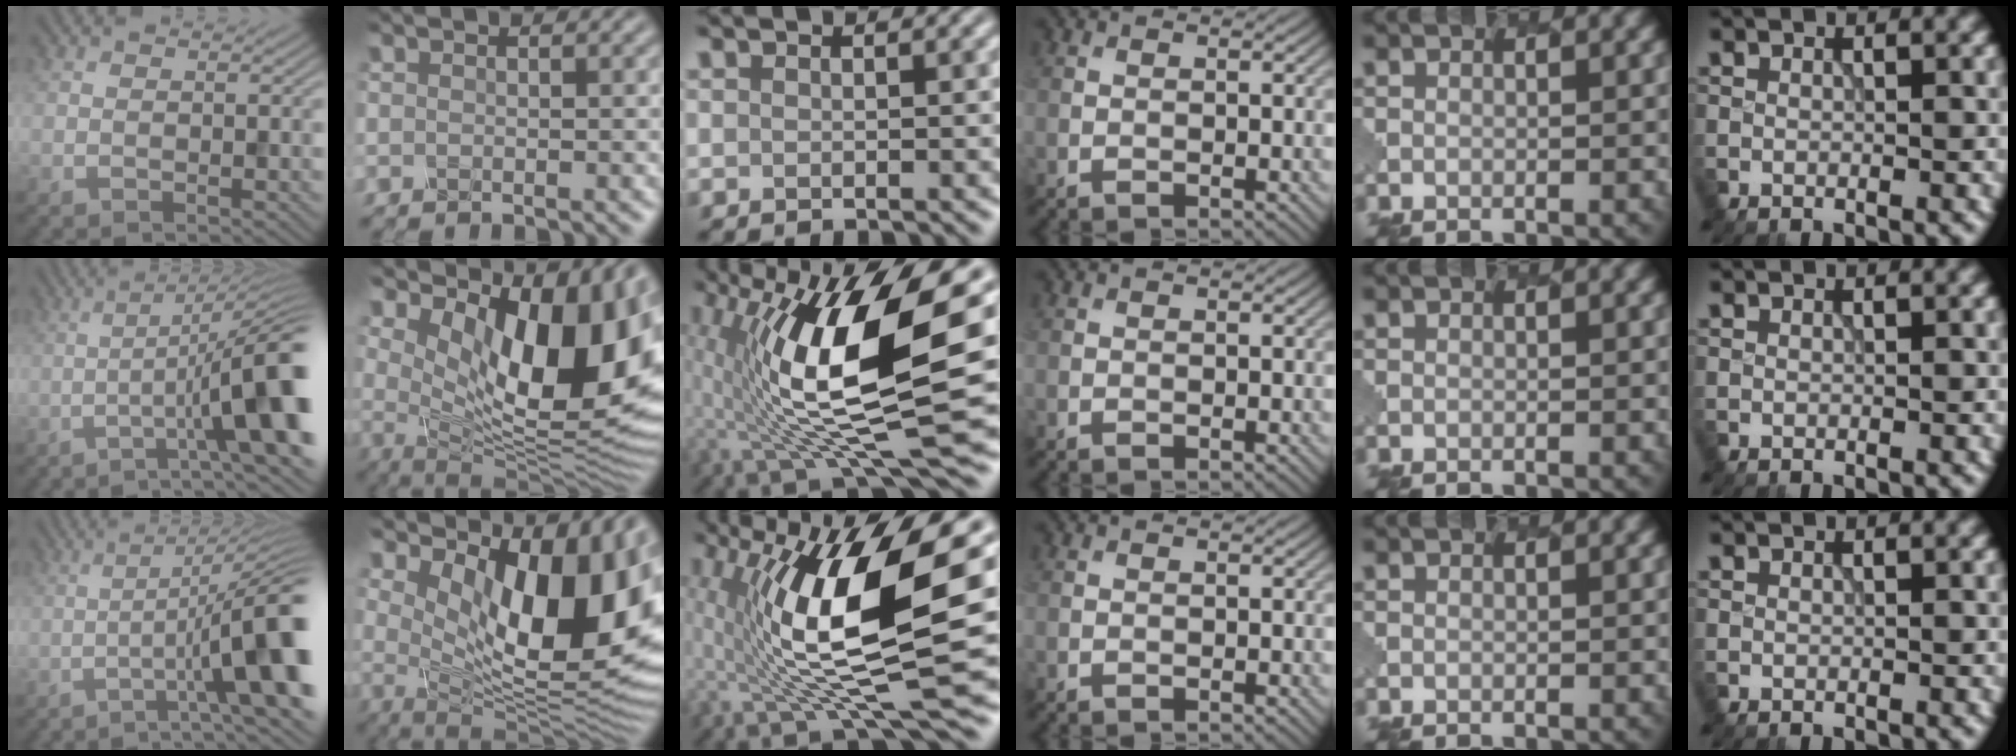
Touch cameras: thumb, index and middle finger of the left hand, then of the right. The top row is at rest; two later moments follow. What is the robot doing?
{"motion": "dispense", "object": "dispenser bottle"}